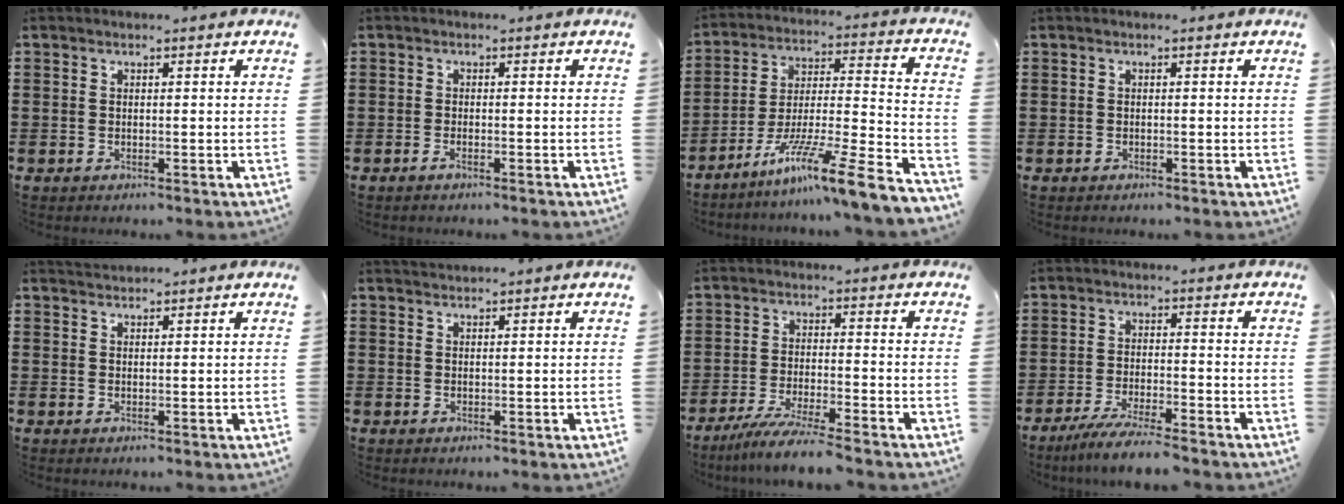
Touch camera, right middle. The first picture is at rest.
{"total": 0.8, "force": [-0.5, 0.1, 0.7], "torque": [-0.013, -0.002, -0.009]}
{"total": 11.8, "force": [-8.9, -0.5, 7.8], "torque": [-0.131, -0.003, -0.172]}
{"total": 0.0}
{"total": 1.3, "force": [1.3, 0.3, -0.1], "torque": [-0.002, 0.003, 0.025]}
{"total": 1.0, "force": [1.0, 0.2, 0.0], "torque": [-0.003, 0.001, 0.019]}
{"total": 5.7, "force": [-5.0, -0.4, 2.7], "torque": [-0.055, -0.018, -0.095]}
{"total": 5.1, "force": [-4.5, -0.2, 2.4], "torque": [-0.050, -0.016, -0.087]}